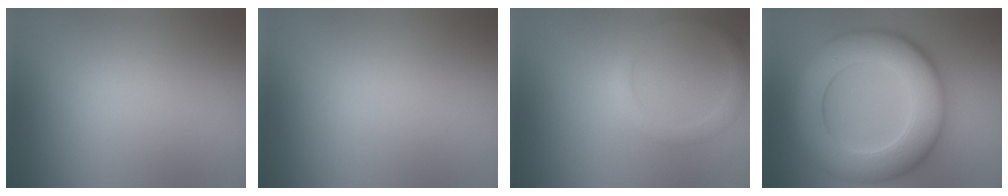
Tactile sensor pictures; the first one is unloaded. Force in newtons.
{"total": 0.0}
{"total": 1.7, "press": 1.7, "slide": 0.2}
{"total": 11.0, "press": 10.9, "slide": 0.5}